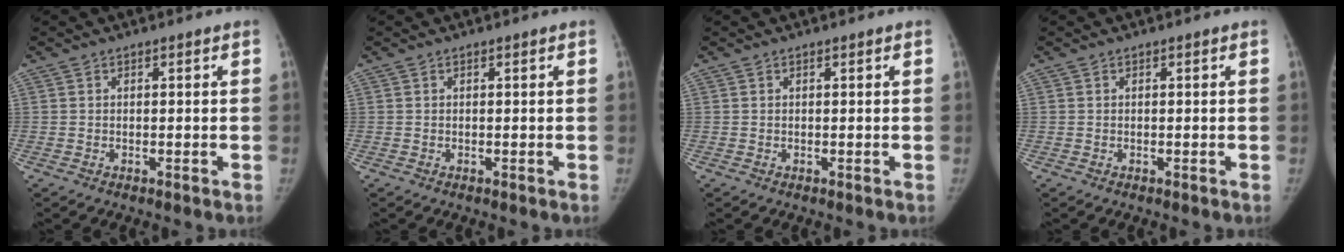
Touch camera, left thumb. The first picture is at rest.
{"total": 0.0}
{"total": 0.0}
{"total": 0.0}